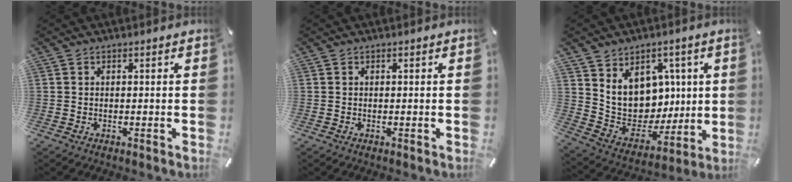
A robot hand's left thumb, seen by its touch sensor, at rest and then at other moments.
{"total": 0.0}
{"total": 13.4, "force": [4.9, 11.3, 5.3], "torque": [-0.102, -0.039, 0.107]}